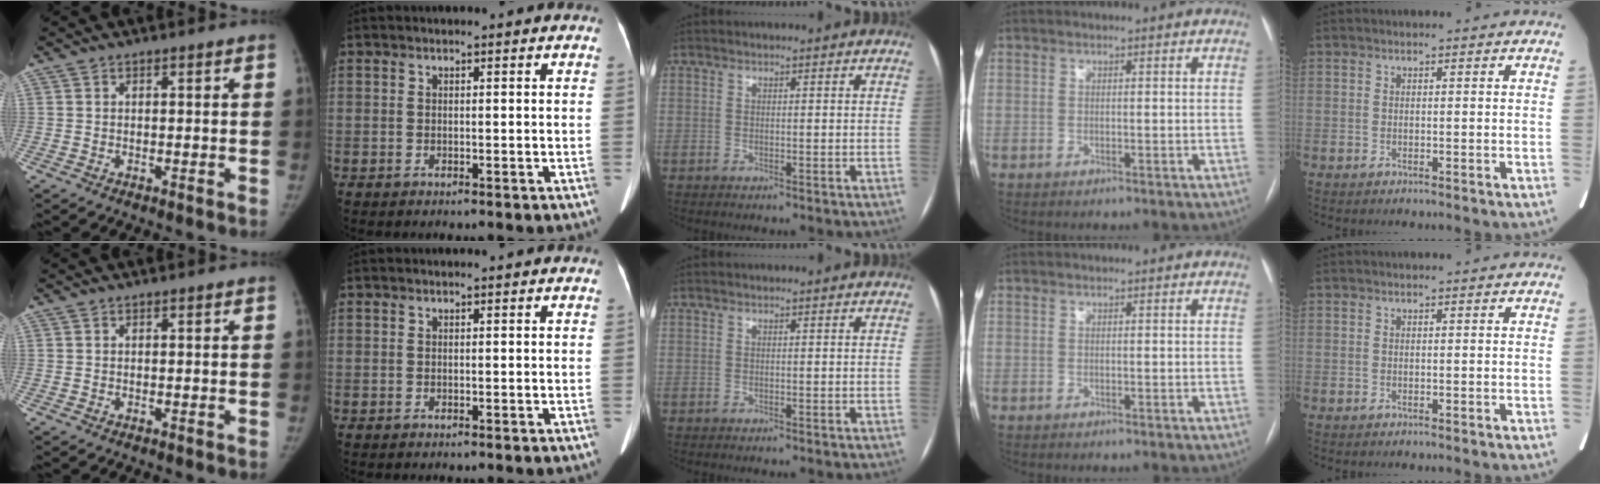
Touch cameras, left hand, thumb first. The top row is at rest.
{}